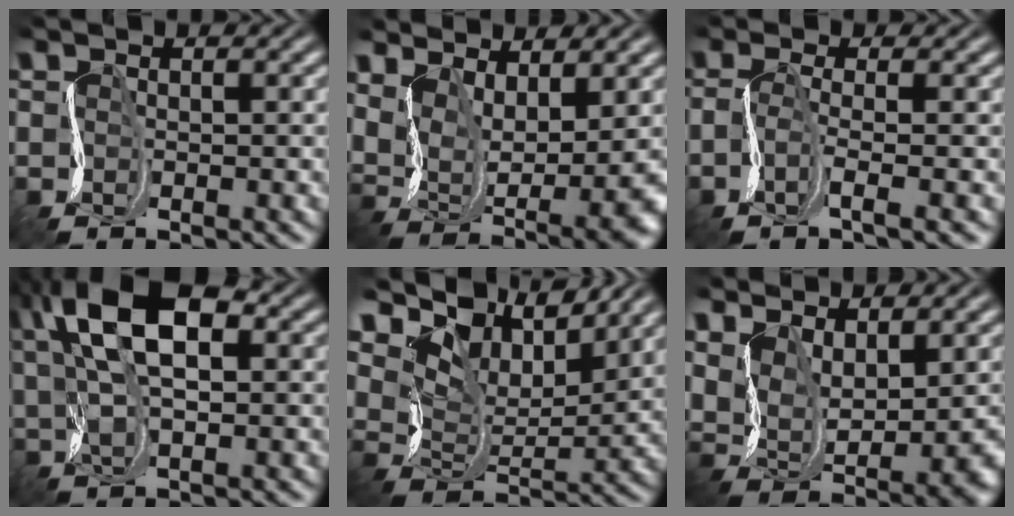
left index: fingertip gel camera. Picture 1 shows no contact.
{"total": 7.7, "force": [3.3, 3.4, 6.1], "torque": [-0.123, -0.013, 0.072]}
{"total": 2.5, "force": [-0.7, 0.3, 2.4], "torque": [-0.053, -0.004, -0.022]}
{"total": 10.2, "force": [3.8, 4.7, 8.1], "torque": [-0.149, 0.021, 0.055]}
{"total": 10.0, "force": [8.4, 3.7, 4.2], "torque": [-0.091, 0.003, 0.140]}
{"total": 6.2, "force": [3.0, 3.1, 4.5], "torque": [-0.096, -0.006, 0.066]}